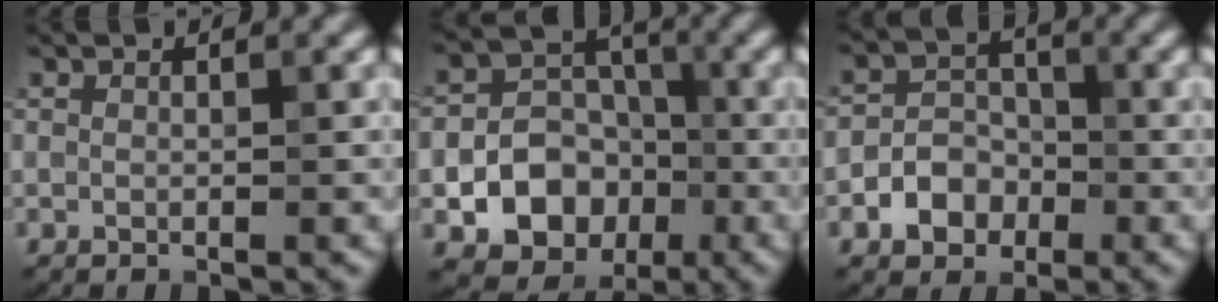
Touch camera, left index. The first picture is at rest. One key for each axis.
{"total": 9.3, "fx": -3.0, "fy": 8.0, "fz": 3.8, "tx": -0.040, "ty": -0.001, "tz": -0.075}
{"total": 3.6, "fx": -1.6, "fy": 2.9, "fz": 1.6, "tx": -0.005, "ty": 0.007, "tz": -0.039}